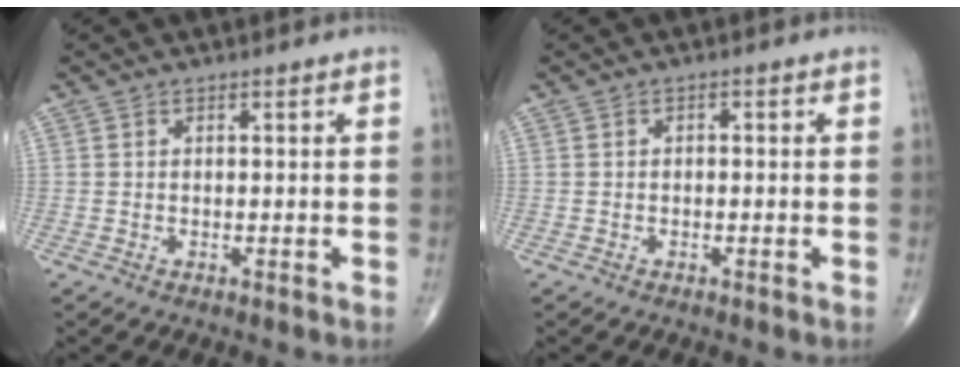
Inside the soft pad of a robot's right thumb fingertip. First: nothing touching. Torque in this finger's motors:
{"motor_torque": [-0.23, 0.08, 0.08, 0.14, 0.03]}